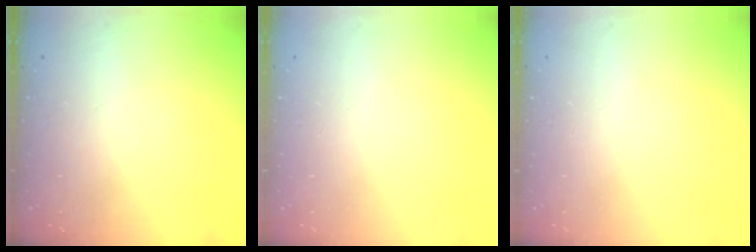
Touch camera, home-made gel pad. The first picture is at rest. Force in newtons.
{"total": 0.0}
{"total": 0.0}